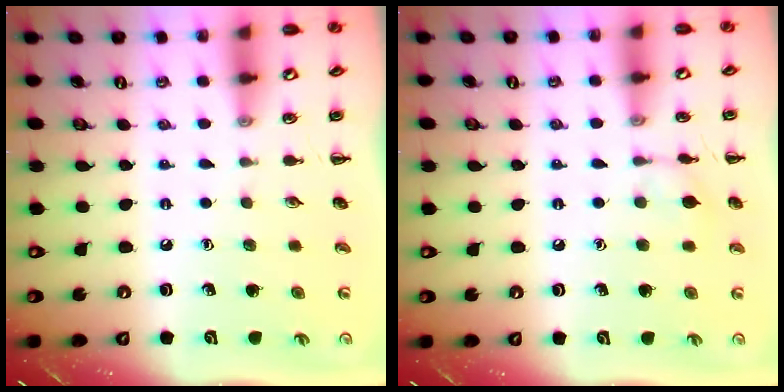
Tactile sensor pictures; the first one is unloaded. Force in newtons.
{"total": 7.1, "press": 6.8, "slide": 2.0}